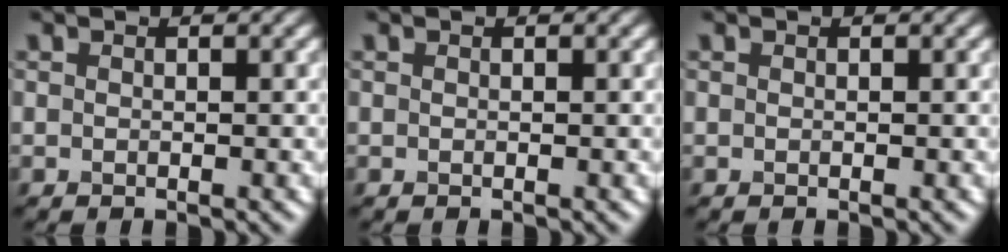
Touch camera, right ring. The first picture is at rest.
{"total": 0.0}
{"total": 0.0}